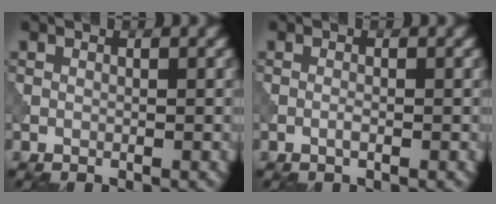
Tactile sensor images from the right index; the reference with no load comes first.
{"total": 0.6, "force": [-0.2, 0.1, 0.5], "torque": [-0.013, 0.000, -0.006]}